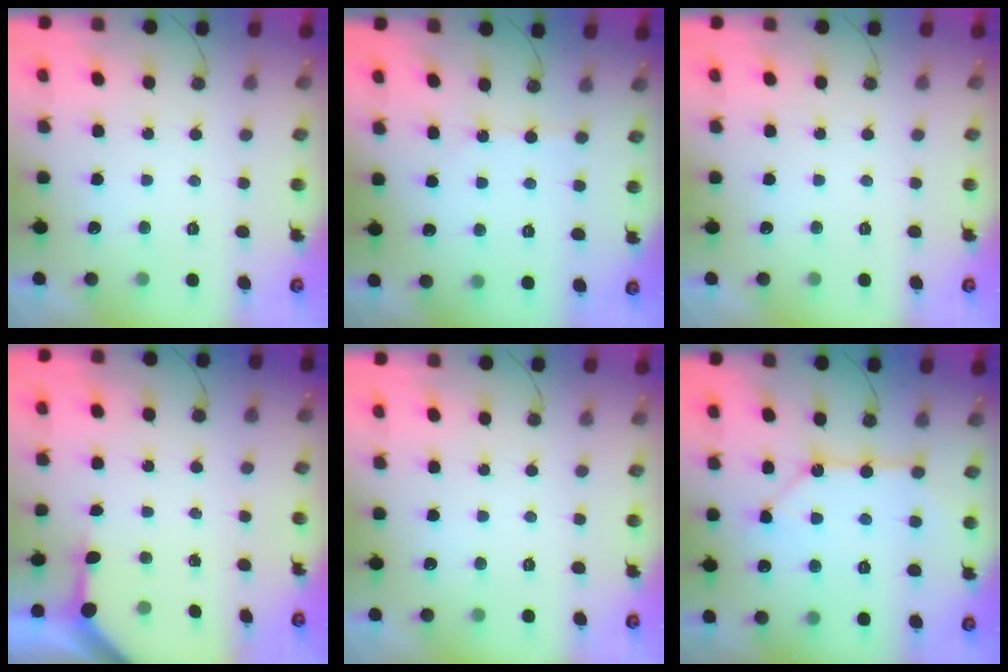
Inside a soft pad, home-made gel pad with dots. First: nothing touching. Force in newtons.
{"total": 2.1, "press": 2.0, "slide": 0.4}
{"total": 0.0}
{"total": 3.1, "press": 3.1, "slide": 0.4}
{"total": 0.0}
{"total": 12.1, "press": 12.0, "slide": 1.4}